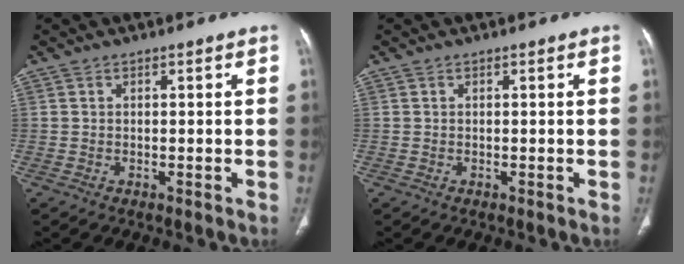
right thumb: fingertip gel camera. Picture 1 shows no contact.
{"total": 0.0}